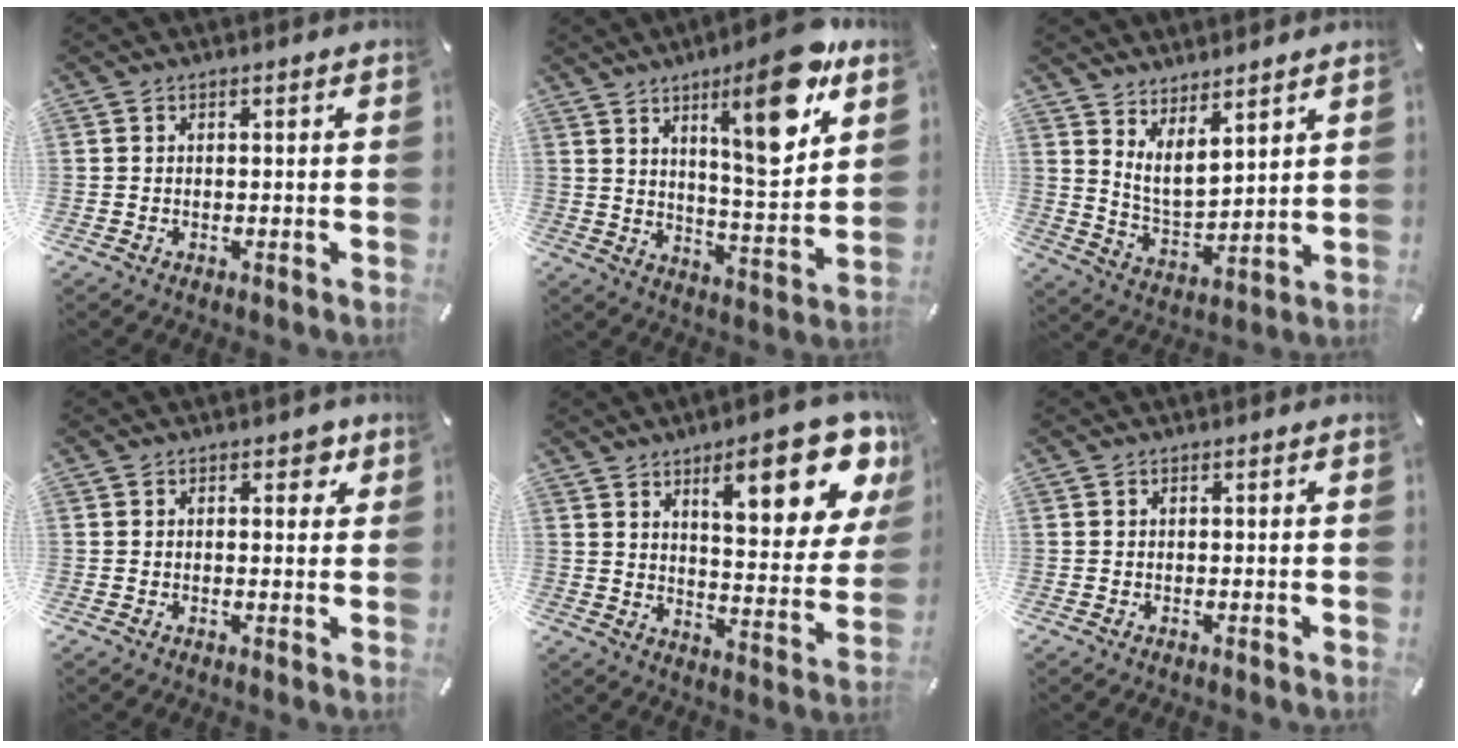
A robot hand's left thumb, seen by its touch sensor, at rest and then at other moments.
{"total": 17.6, "force": [9.7, 4.6, 13.9], "torque": [-0.200, -0.051, 0.143]}
{"total": 6.8, "force": [5.6, 2.7, 2.8], "torque": [-0.070, -0.034, 0.106]}
{"total": 2.9, "force": [1.2, 1.8, 2.0], "torque": [-0.012, -0.004, 0.012]}
{"total": 18.3, "force": [10.9, 6.2, 13.4], "torque": [-0.174, -0.072, 0.169]}
{"total": 0.0}